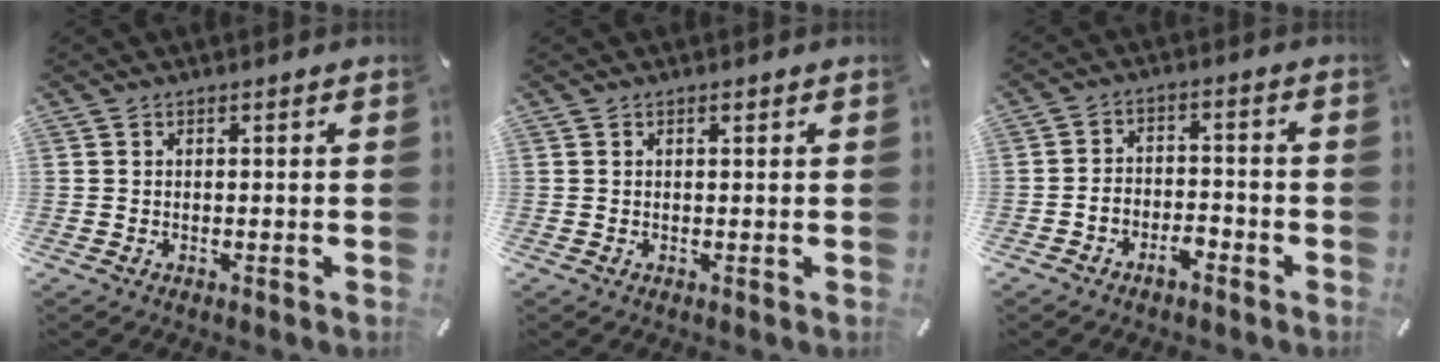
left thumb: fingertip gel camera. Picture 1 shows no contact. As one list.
[{"total": 0.6, "force": [0.3, 0.2, 0.4], "torque": [-0.007, 0.002, 0.005]}, {"total": 4.5, "force": [-3.4, 2.4, 1.7], "torque": [-0.026, 0.019, -0.063]}]